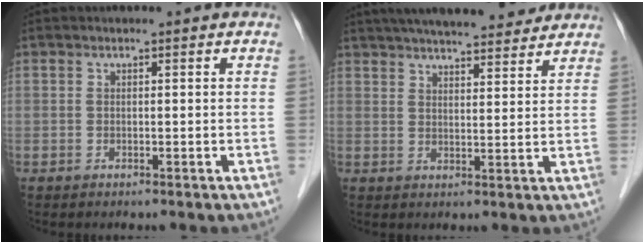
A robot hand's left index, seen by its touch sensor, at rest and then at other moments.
{"total": 16.9, "force": [14.6, 3.2, 7.9], "torque": [-0.125, 0.032, 0.205]}